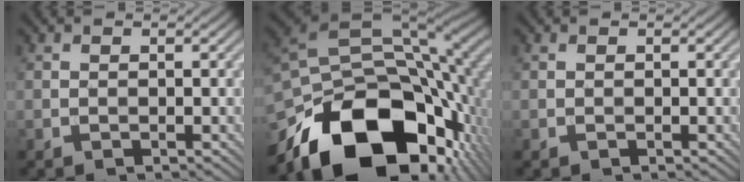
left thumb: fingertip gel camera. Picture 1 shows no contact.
{"total": 18.9, "force": [-9.1, 10.6, 12.8], "torque": [-0.236, -0.039, -0.145]}
{"total": 0.0}